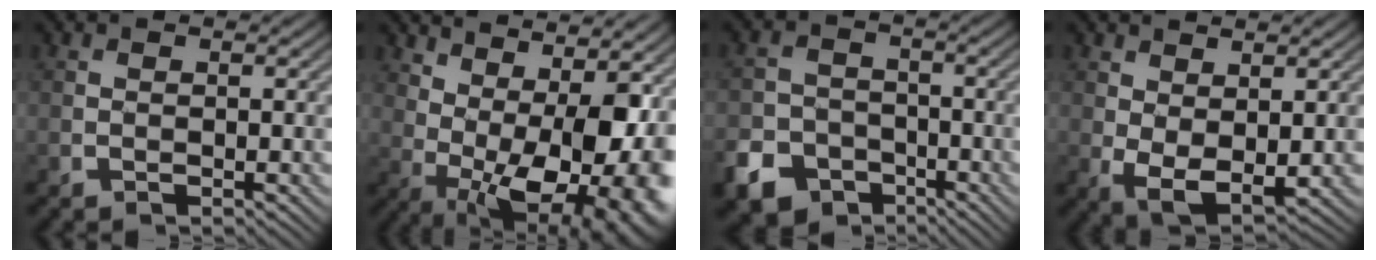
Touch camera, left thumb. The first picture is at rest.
{"total": 17.3, "force": [2.6, 8.5, 14.8], "torque": [-0.186, 0.014, 0.067]}
{"total": 8.8, "force": [-5.4, 6.3, 2.8], "torque": [-0.059, -0.025, -0.106]}
{"total": 4.9, "force": [0.5, 2.6, 4.2], "torque": [-0.092, -0.008, 0.017]}